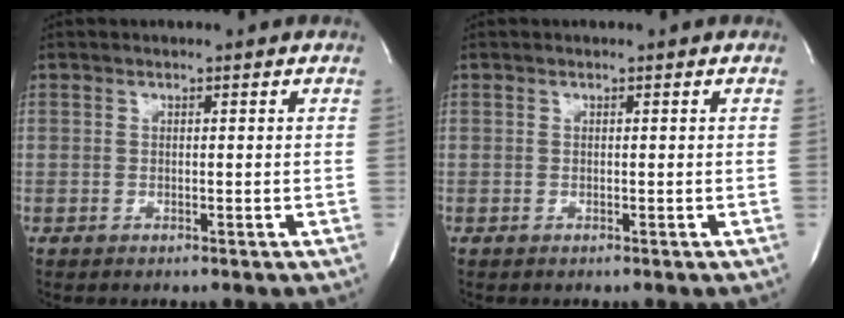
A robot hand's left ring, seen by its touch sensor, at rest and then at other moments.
{"total": 0.0}